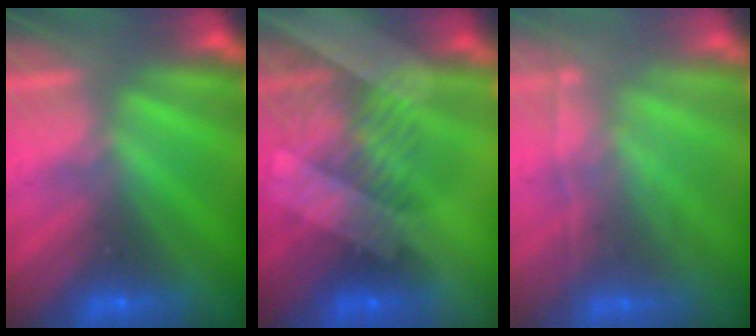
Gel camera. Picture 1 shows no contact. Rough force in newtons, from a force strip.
{"total": 3.2}
{"total": 1.8}